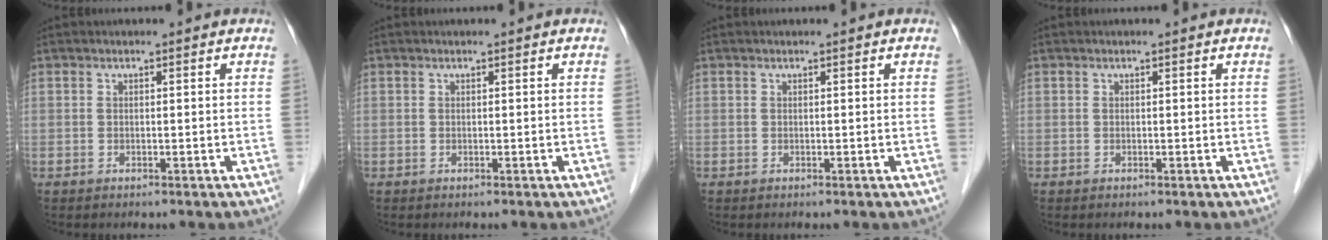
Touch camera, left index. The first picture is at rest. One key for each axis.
{"total": 0.0}
{"total": 0.0}
{"total": 0.0}